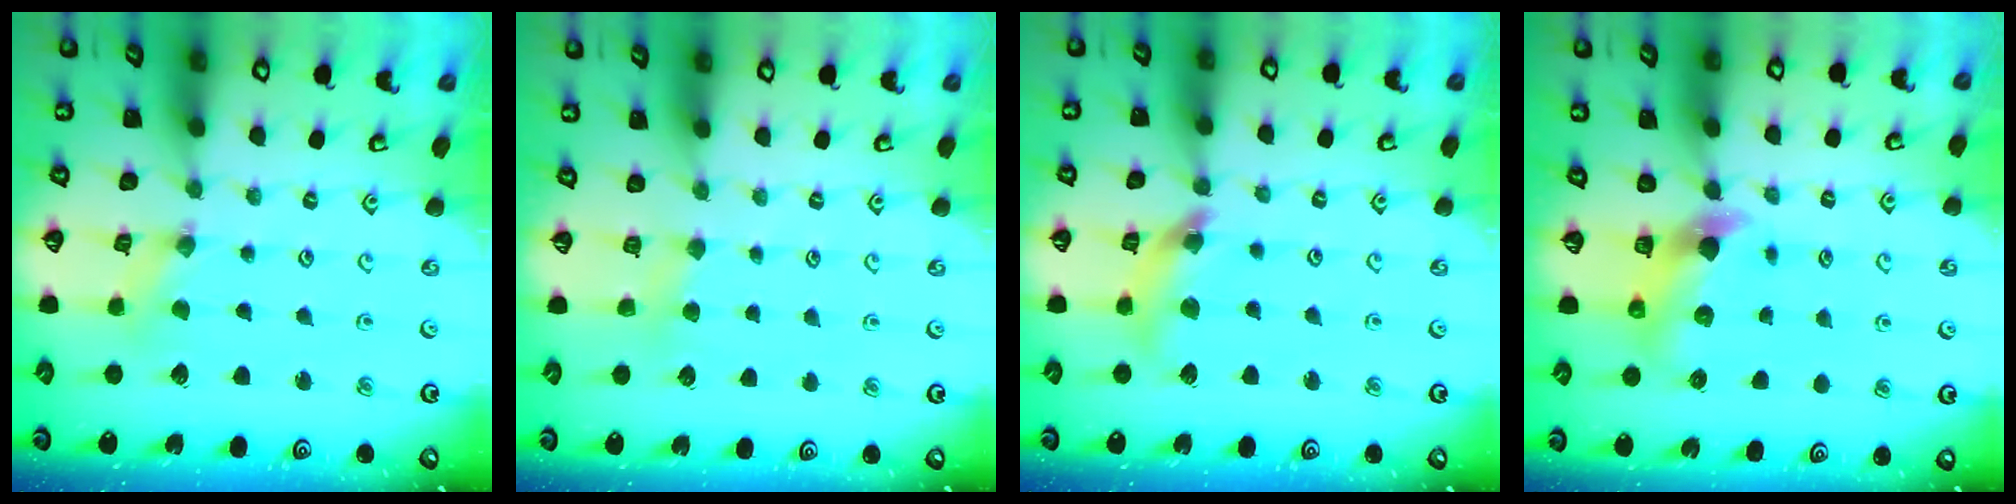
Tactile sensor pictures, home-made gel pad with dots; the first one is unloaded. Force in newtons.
{"total": 2.1, "press": 2.0, "slide": 0.4}
{"total": 12.1, "press": 12.0, "slide": 1.5}
{"total": 5.8, "press": 5.8, "slide": 0.8}